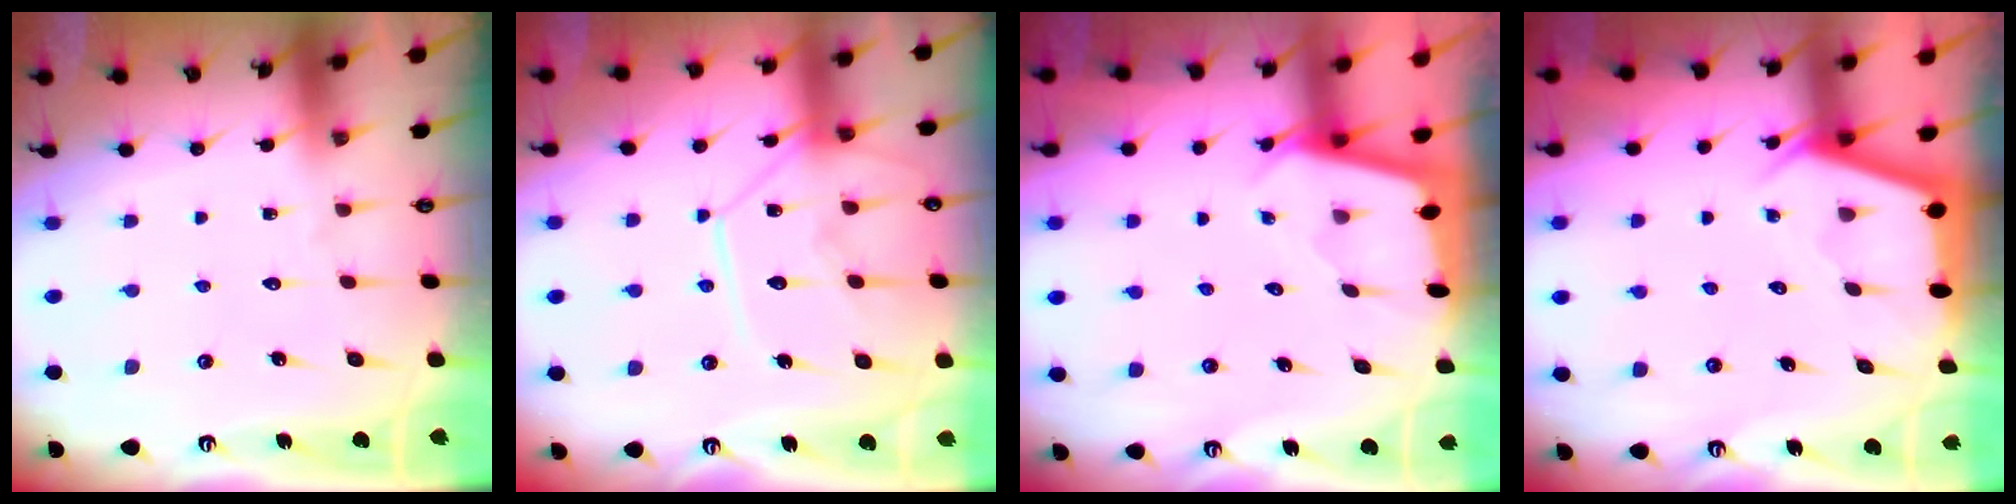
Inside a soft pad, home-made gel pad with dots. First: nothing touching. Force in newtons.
{"total": 13.2, "press": 13.1, "slide": 1.2}
{"total": 1.8, "press": 1.8, "slide": 0.2}
{"total": 2.9, "press": 2.8, "slide": 0.4}